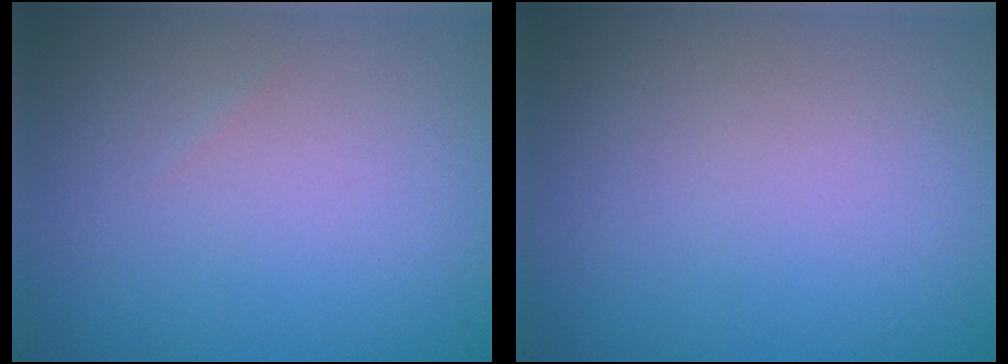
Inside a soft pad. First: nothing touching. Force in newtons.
{"total": 0.0}